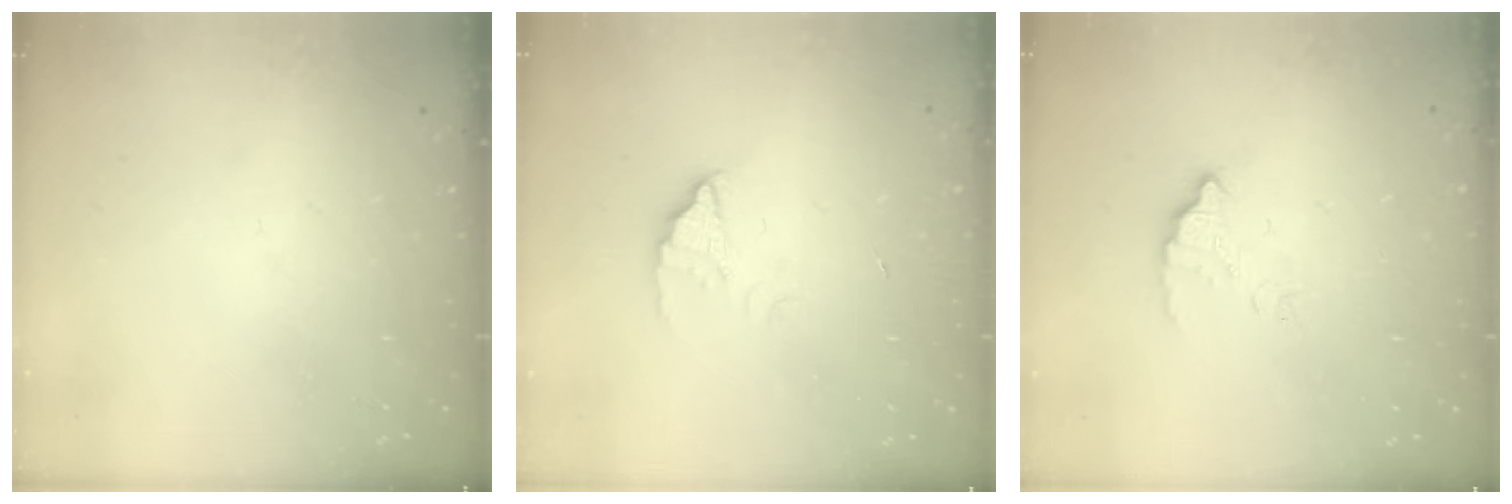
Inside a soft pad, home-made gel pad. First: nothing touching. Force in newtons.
{"total": 1.8, "press": 1.8, "slide": 0.1}
{"total": 3.5, "press": 3.5, "slide": 0.1}